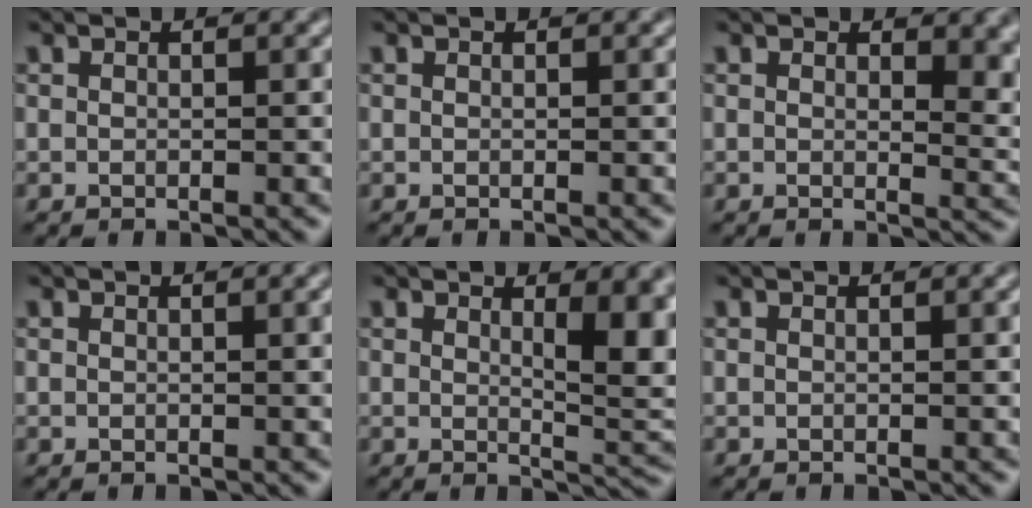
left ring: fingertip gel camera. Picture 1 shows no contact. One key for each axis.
{"total": 0.0}
{"total": 4.5, "fx": 1.4, "fy": 2.3, "fz": 3.6, "tx": -0.032, "ty": -0.011, "tz": 0.023}
{"total": 1.4, "fx": 0.2, "fy": 0.3, "fz": 1.4, "tx": -0.017, "ty": 0.001, "tz": 0.001}
{"total": 6.5, "fx": 1.4, "fy": 2.1, "fz": 6.0, "tx": -0.070, "ty": -0.007, "tz": 0.028}
{"total": 0.8, "fx": 0.1, "fy": 0.1, "fz": 0.8, "tx": -0.010, "ty": 0.000, "tz": 0.001}